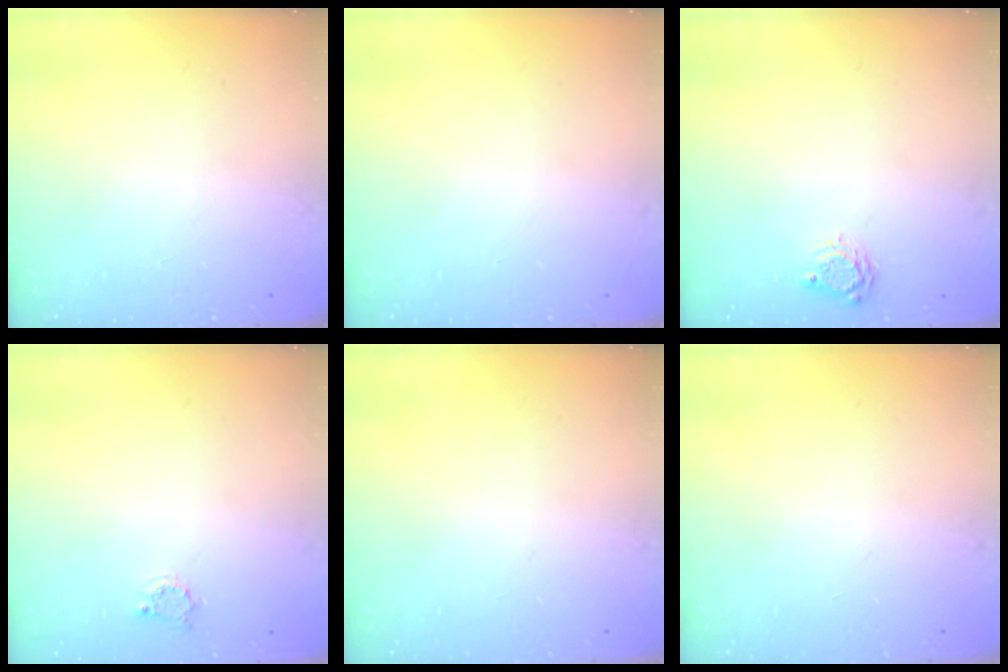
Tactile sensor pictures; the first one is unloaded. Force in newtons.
{"total": 0.0}
{"total": 4.5, "press": 4.5, "slide": 0.1}
{"total": 3.1, "press": 3.1, "slide": 0.3}
{"total": 0.0}
{"total": 0.0}